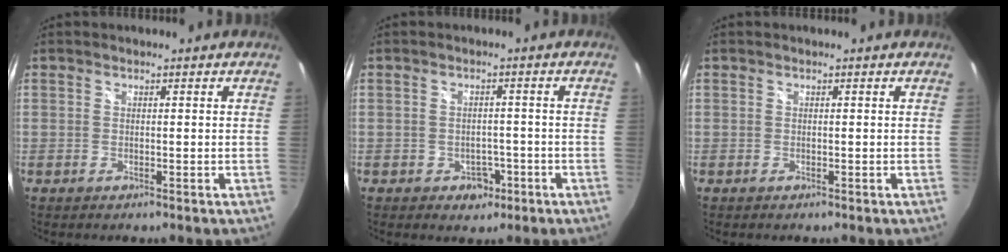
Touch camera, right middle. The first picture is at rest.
{"total": 3.7, "force": [-1.7, 3.0, 1.2], "torque": [-0.028, 0.004, -0.015]}
{"total": 0.0}